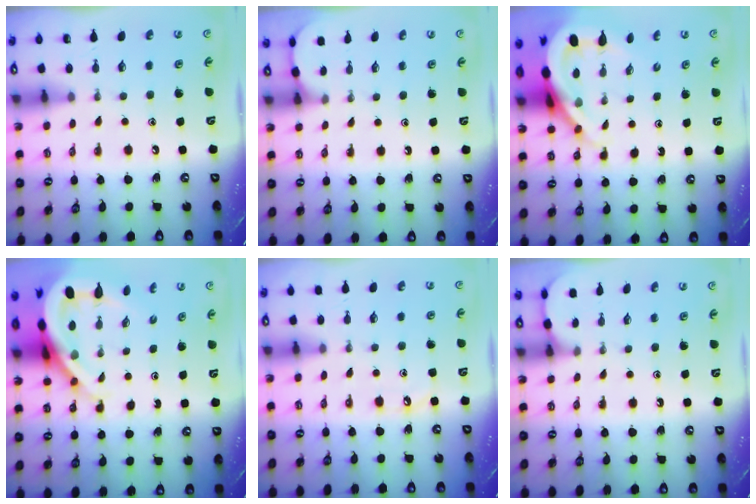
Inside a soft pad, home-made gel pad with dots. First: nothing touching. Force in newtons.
{"total": 1.4, "press": 1.4, "slide": 0.0}
{"total": 10.3, "press": 10.3, "slide": 1.2}
{"total": 12.9, "press": 12.9, "slide": 1.3}
{"total": 4.3, "press": 4.2, "slide": 0.6}
{"total": 1.4, "press": 1.4, "slide": 0.0}